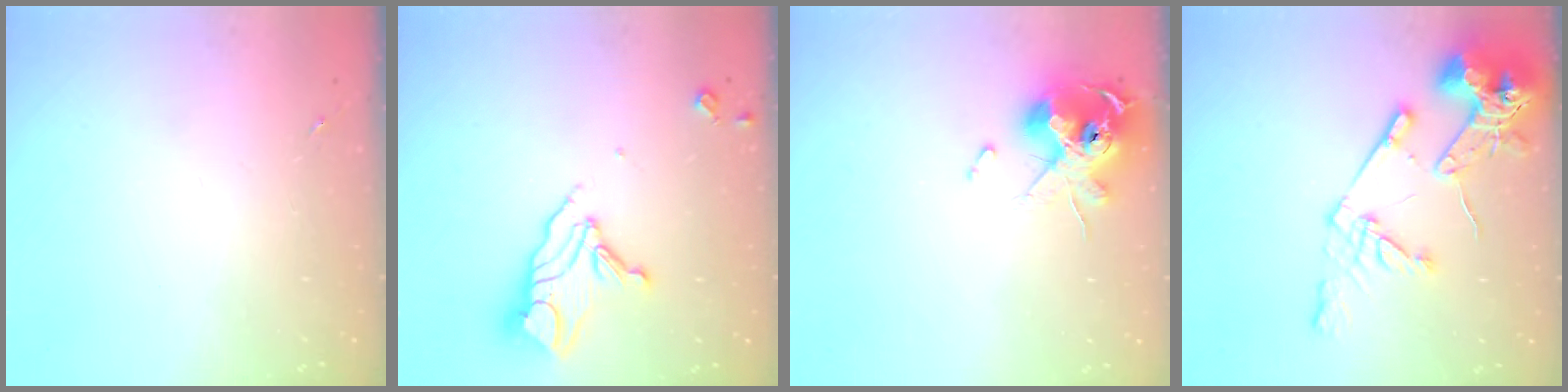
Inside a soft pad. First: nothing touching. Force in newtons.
{"total": 12.2, "press": 12.1, "slide": 1.2}
{"total": 13.0, "press": 12.9, "slide": 1.8}
{"total": 16.7, "press": 16.5, "slide": 2.1}